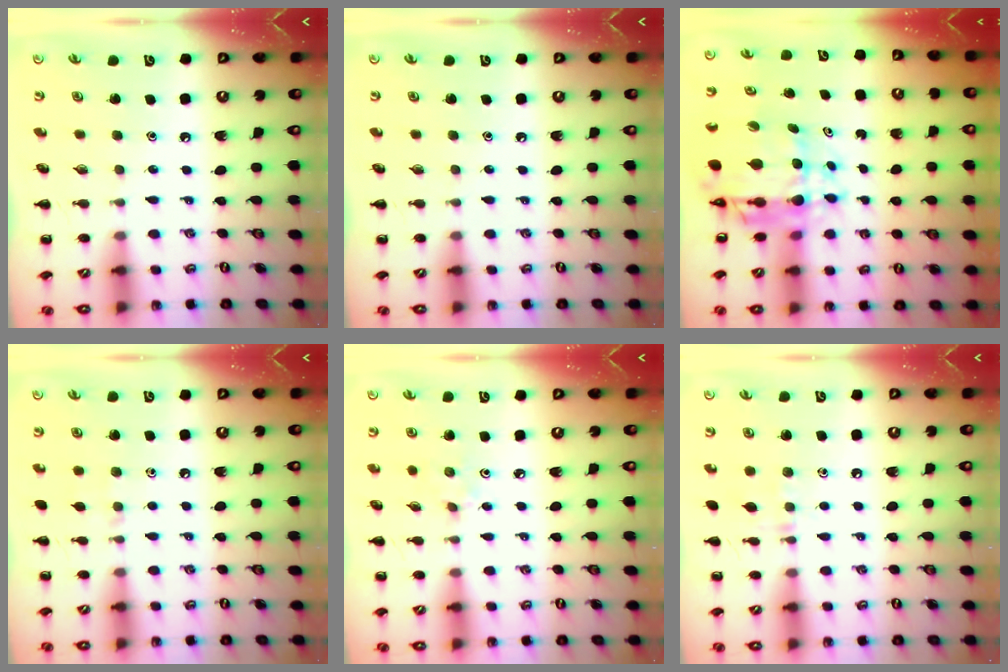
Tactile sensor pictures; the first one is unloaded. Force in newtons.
{"total": 0.0}
{"total": 9.3, "press": 8.7, "slide": 3.2}
{"total": 4.5, "press": 4.2, "slide": 1.5}
{"total": 2.4, "press": 2.2, "slide": 0.8}
{"total": 5.8, "press": 5.7, "slide": 1.2}